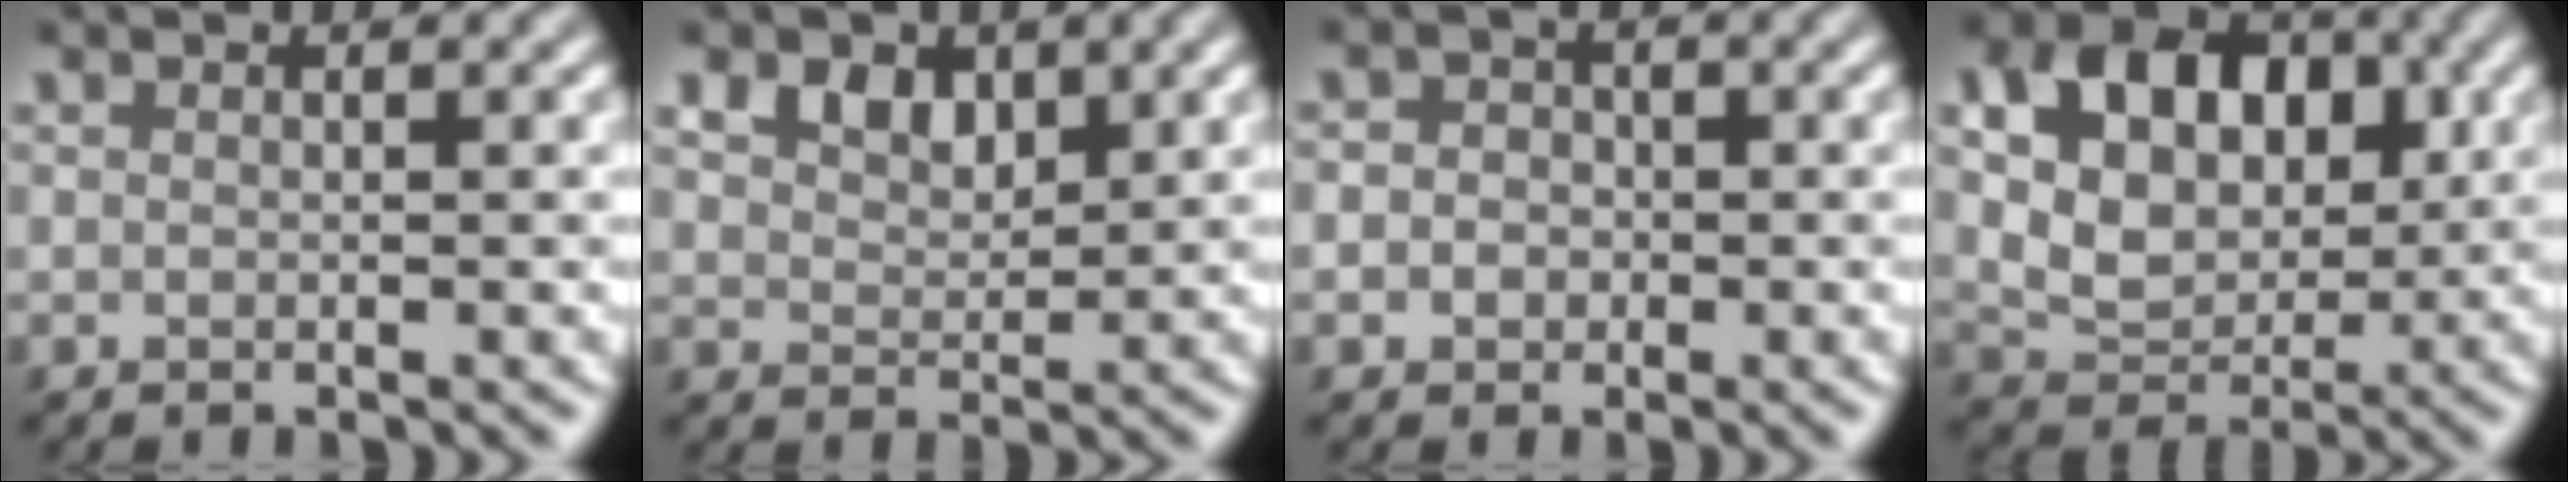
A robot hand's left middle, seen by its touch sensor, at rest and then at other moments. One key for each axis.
{"total": 4.2, "fx": 2.5, "fy": 2.7, "fz": 1.9, "tx": -0.054, "ty": -0.002, "tz": 0.044}
{"total": 2.9, "fx": -0.1, "fy": 2.7, "fz": 1.0, "tx": 0.012, "ty": 0.017, "tz": -0.033}
{"total": 10.2, "fx": 2.8, "fy": 7.5, "fz": 6.4, "tx": -0.114, "ty": 0.025, "tz": 0.041}